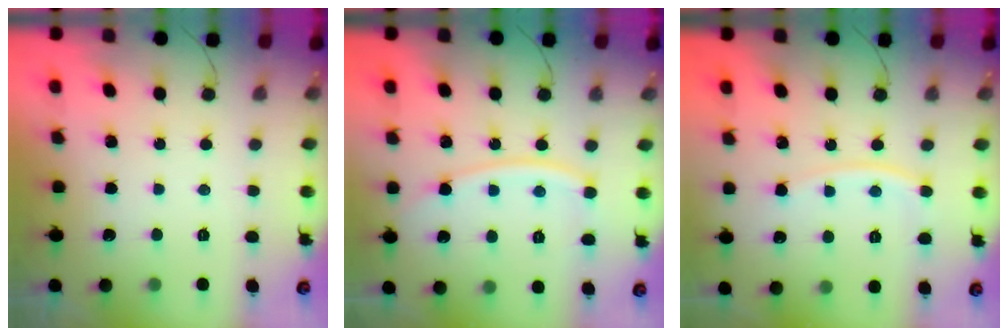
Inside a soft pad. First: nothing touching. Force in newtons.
{"total": 12.0, "press": 11.9, "slide": 1.3}
{"total": 7.9, "press": 7.8, "slide": 1.1}